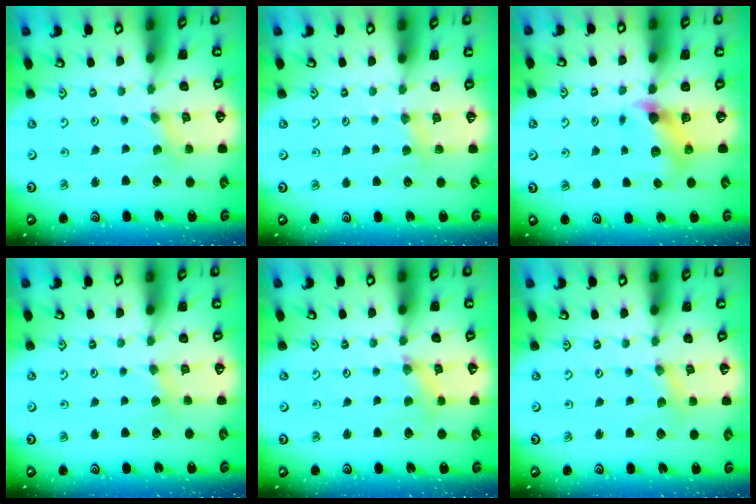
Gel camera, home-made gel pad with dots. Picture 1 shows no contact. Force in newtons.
{"total": 3.8, "press": 3.7, "slide": 0.8}
{"total": 5.3, "press": 5.3, "slide": 0.5}
{"total": 1.9, "press": 1.9, "slide": 0.4}
{"total": 3.0, "press": 3.0, "slide": 0.3}
{"total": 1.5, "press": 1.4, "slide": 0.2}